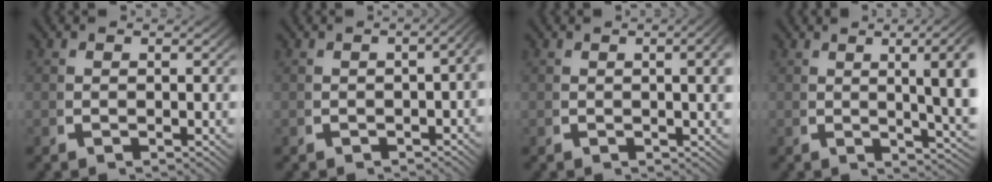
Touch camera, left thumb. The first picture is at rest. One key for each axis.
{"total": 4.2, "fx": -0.4, "fy": 2.3, "fz": 3.5, "tx": -0.032, "ty": 0.018, "tz": -0.013}
{"total": 3.6, "fx": 0.5, "fy": 1.4, "fz": 3.3, "tx": -0.030, "ty": 0.006, "tz": 0.005}
{"total": 9.4, "fx": 2.2, "fy": 4.3, "fz": 8.0, "tx": -0.087, "ty": 0.016, "tz": 0.022}